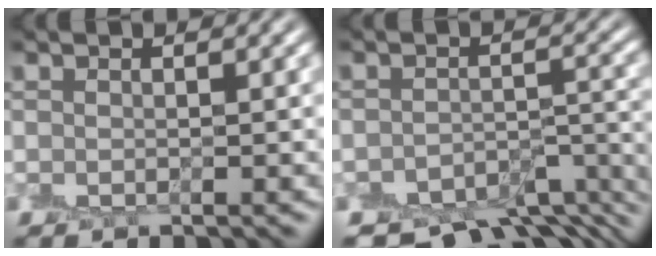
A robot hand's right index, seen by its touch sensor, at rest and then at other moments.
{"total": 8.1, "force": [-7.0, 2.7, 3.0], "torque": [-0.034, -0.013, -0.098]}